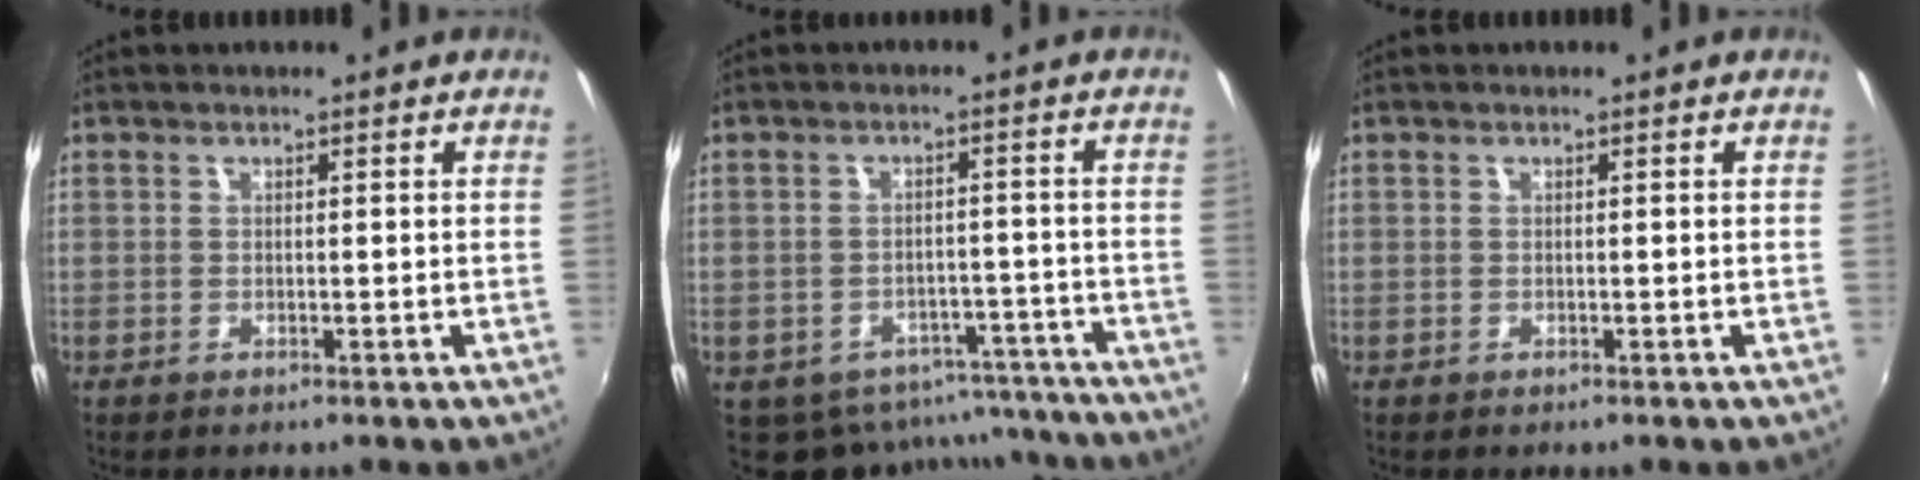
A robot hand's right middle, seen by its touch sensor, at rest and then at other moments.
{"total": 12.6, "force": [-10.2, 6.7, 2.9], "torque": [-0.061, 0.018, -0.113]}
{"total": 0.0}